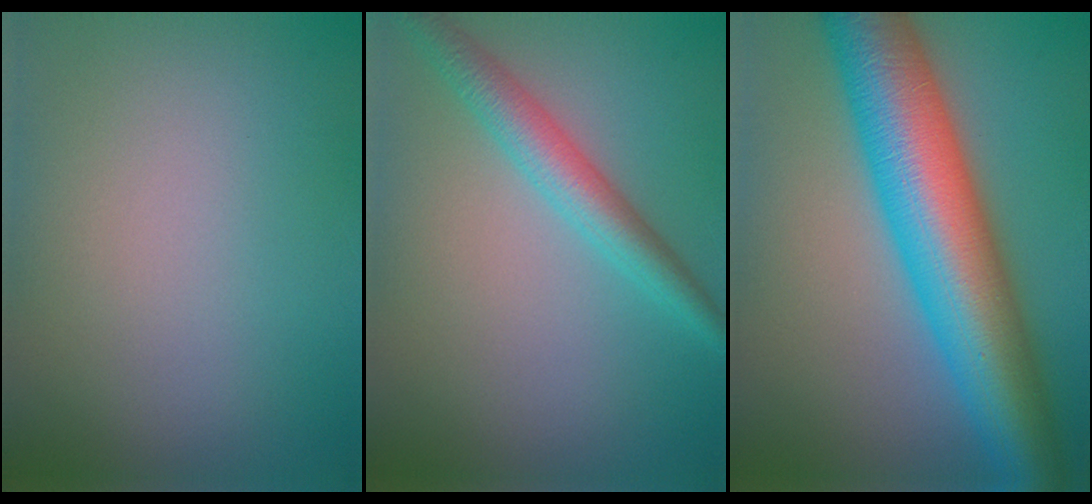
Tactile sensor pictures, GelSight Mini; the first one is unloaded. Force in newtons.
{"total": 3.7, "press": 3.7, "slide": 0.1}
{"total": 12.8, "press": 12.8, "slide": 0.1}